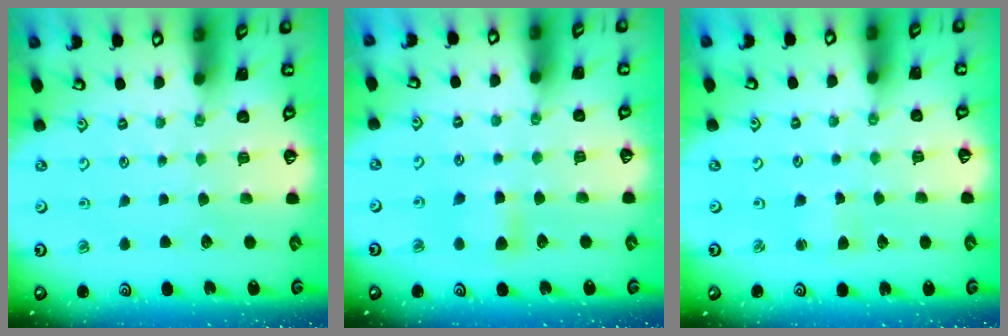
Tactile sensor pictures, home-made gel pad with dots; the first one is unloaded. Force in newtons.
{"total": 5.4, "press": 5.4, "slide": 0.8}
{"total": 1.7, "press": 1.7, "slide": 0.2}